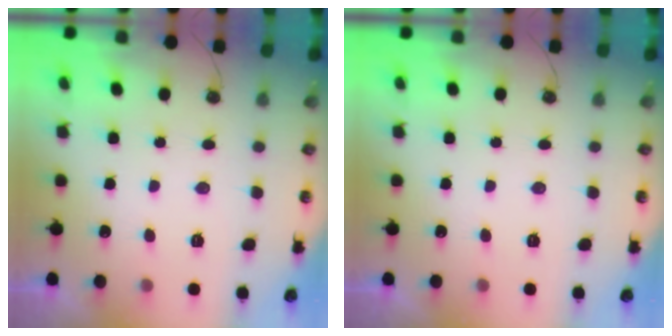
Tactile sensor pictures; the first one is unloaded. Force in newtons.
{"total": 0.0}